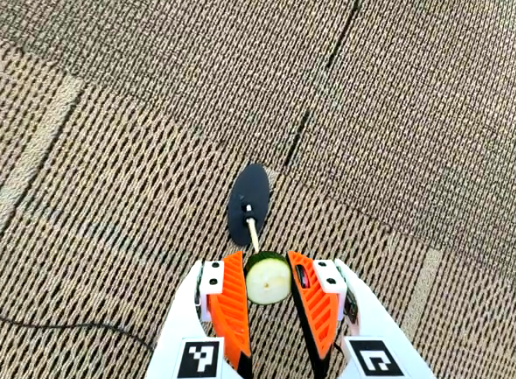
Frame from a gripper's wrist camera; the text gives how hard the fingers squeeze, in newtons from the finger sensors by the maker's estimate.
{"total": 6.9, "left": 6.6, "right": 7.3}